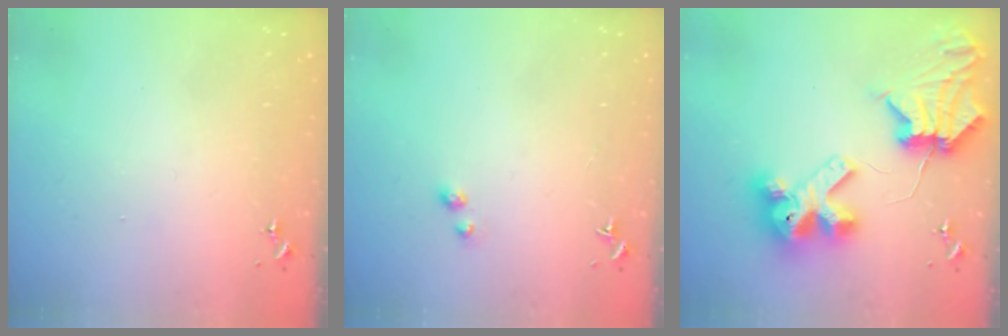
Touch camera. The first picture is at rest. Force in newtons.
{"total": 3.1, "press": 3.0, "slide": 0.4}
{"total": 12.4, "press": 12.3, "slide": 1.6}